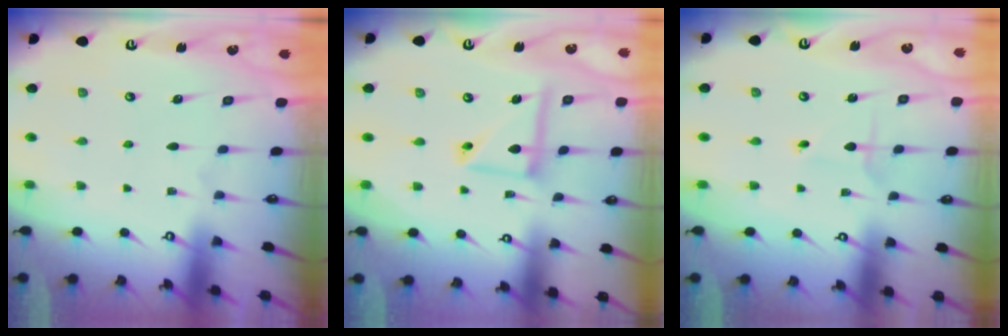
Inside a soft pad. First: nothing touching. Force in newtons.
{"total": 10.6, "press": 10.5, "slide": 1.0}
{"total": 1.8, "press": 1.8, "slide": 0.2}